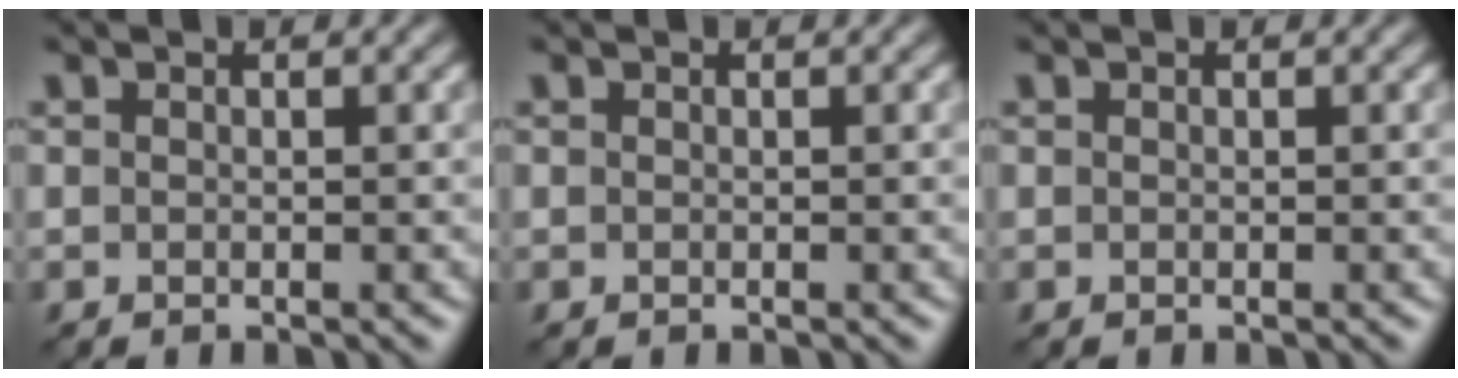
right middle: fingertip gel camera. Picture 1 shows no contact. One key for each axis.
{"total": 0.0}
{"total": 0.0}